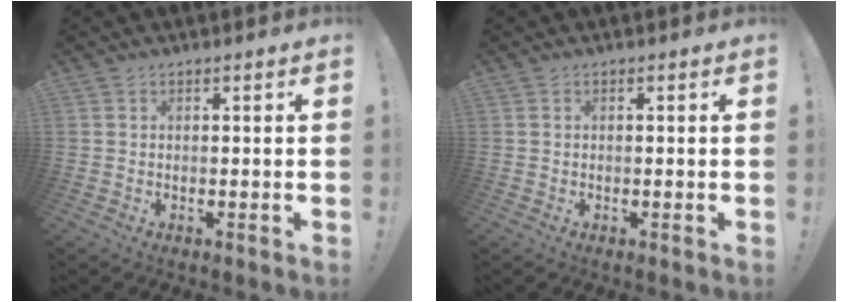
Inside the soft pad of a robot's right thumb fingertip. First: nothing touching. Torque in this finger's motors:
{"motor_torque": [-0.40, 0.10, -0.23, 0.33, 0.01]}